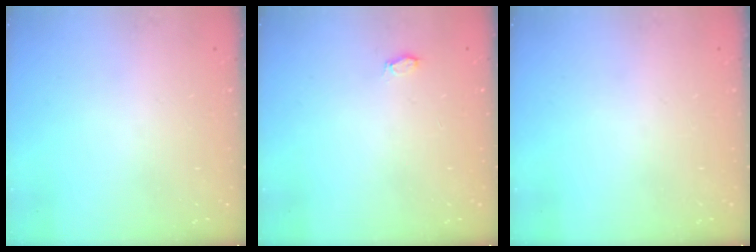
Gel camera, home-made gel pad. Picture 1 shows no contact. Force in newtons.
{"total": 3.6, "press": 3.4, "slide": 1.3}
{"total": 0.0}